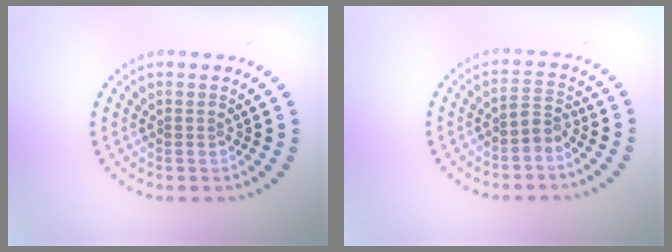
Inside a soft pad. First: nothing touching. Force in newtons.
{"total": 1.7, "press": 1.4, "slide": 1.0}